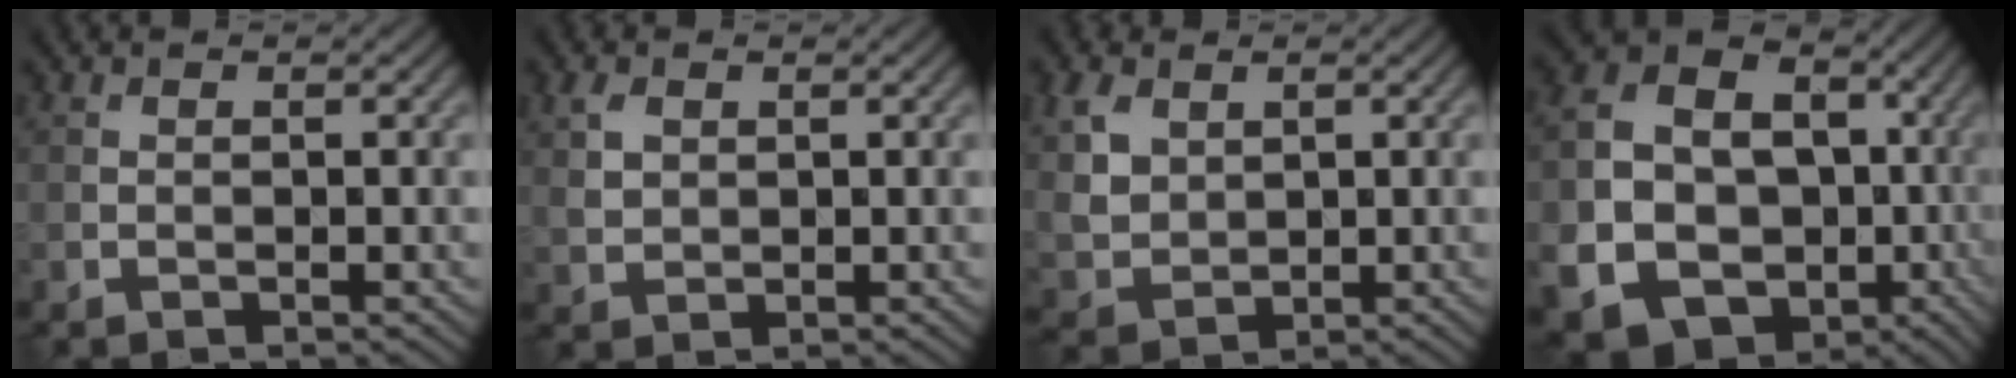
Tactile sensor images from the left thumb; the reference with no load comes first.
{"total": 2.7, "force": [1.2, 1.9, 1.6], "torque": [-0.040, 0.001, 0.023]}
{"total": 5.9, "force": [2.3, 4.3, 3.2], "torque": [-0.101, 0.002, 0.049]}
{"total": 19.6, "force": [-5.4, 17.0, 8.1], "torque": [-0.197, -0.040, -0.109]}